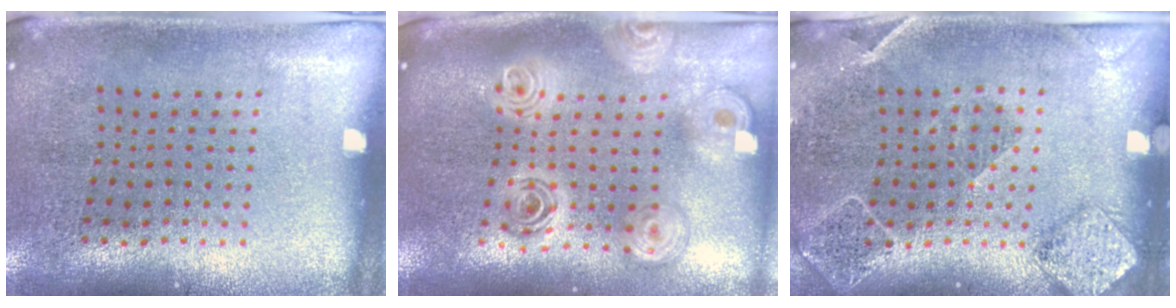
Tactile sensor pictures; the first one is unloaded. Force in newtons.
{"total": 2.4, "press": 1.9, "slide": 1.6}
{"total": 1.7, "press": 1.7, "slide": 0.5}